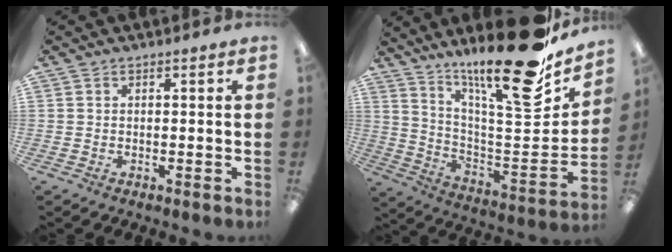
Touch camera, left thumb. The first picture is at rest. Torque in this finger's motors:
{"motor_torque": [0.95, 0.40, 1.50, -1.27, 0.15]}